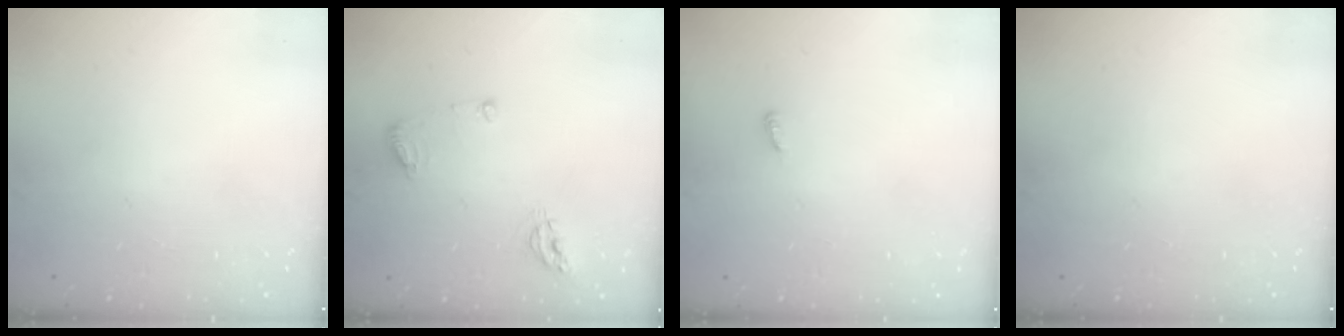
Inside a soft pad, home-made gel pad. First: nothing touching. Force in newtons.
{"total": 6.9, "press": 6.8, "slide": 0.9}
{"total": 2.9, "press": 2.9, "slide": 0.2}
{"total": 0.0}